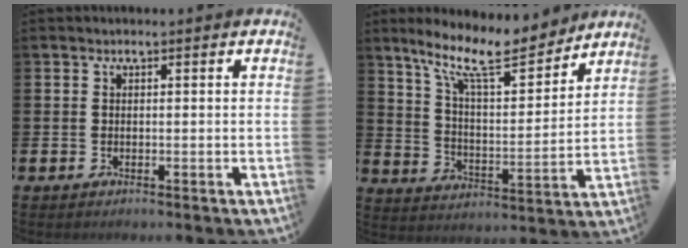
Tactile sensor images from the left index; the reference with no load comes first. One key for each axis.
{"total": 12.2, "fx": 10.2, "fy": 2.9, "fz": 6.0, "tx": -0.141, "ty": -0.055, "tz": 0.179}